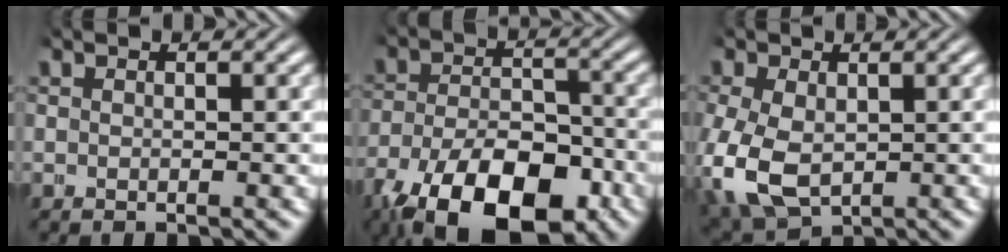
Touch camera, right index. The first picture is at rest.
{"total": 11.8, "force": [-7.5, 6.5, 6.5], "torque": [-0.119, -0.052, -0.084]}
{"total": 6.2, "force": [-1.6, 5.1, 3.1], "torque": [-0.118, -0.051, 0.009]}